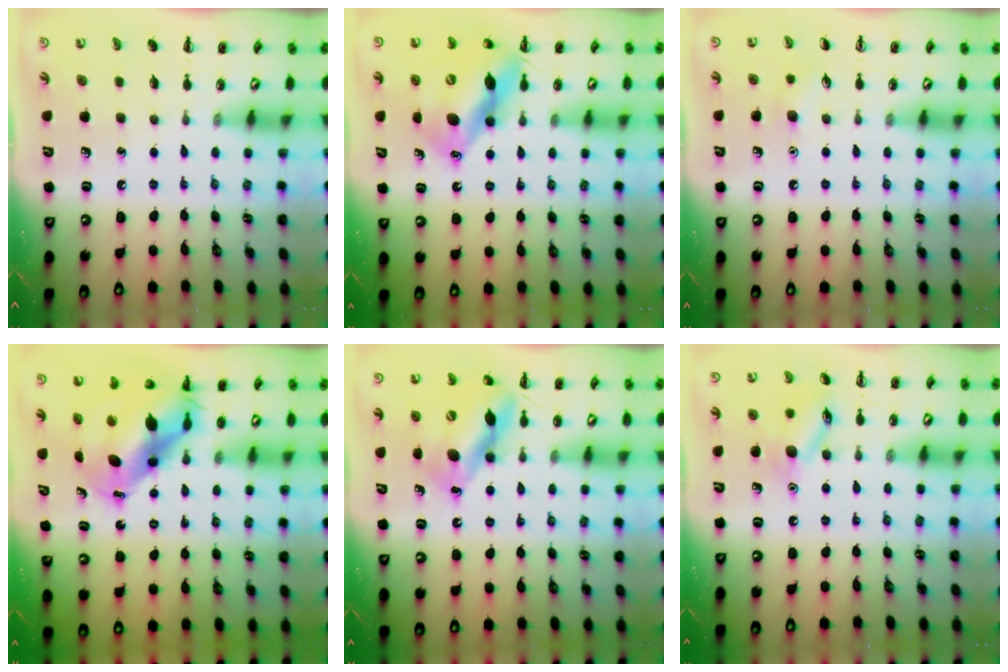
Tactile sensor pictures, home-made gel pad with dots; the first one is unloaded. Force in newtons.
{"total": 14.3, "press": 13.8, "slide": 3.7}
{"total": 4.9, "press": 4.6, "slide": 1.4}
{"total": 10.6, "press": 10.3, "slide": 2.5}
{"total": 12.7, "press": 12.3, "slide": 3.2}
{"total": 10.9, "press": 10.9, "slide": 0.5}